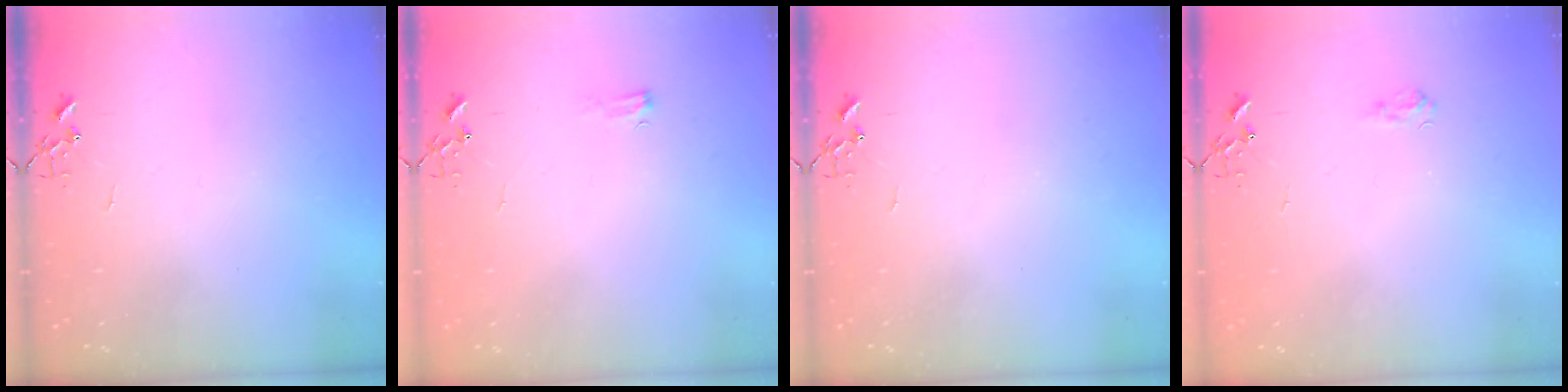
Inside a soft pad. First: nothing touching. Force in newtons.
{"total": 4.1, "press": 4.1, "slide": 0.6}
{"total": 0.0}
{"total": 5.7, "press": 5.7, "slide": 0.6}